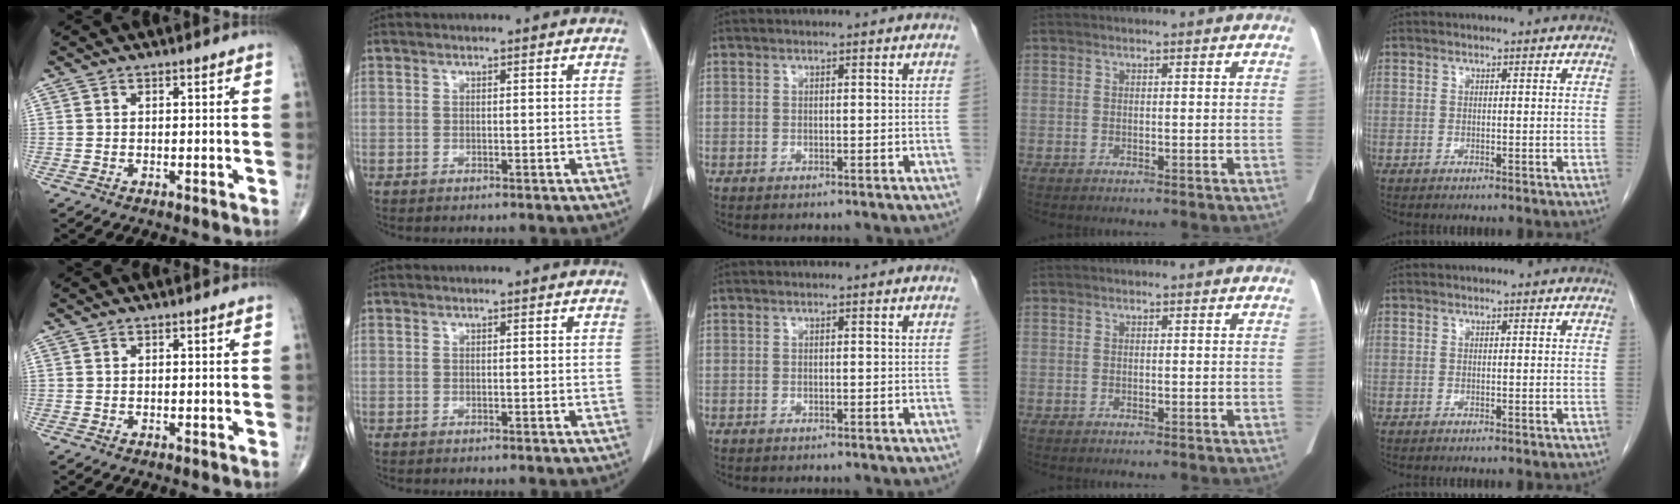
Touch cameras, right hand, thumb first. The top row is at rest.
{}